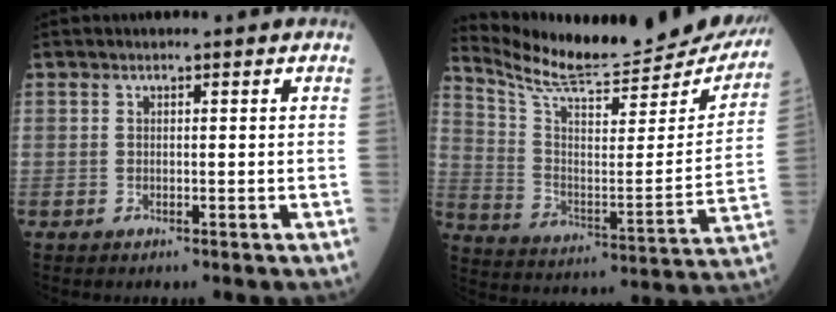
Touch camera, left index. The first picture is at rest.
{"total": 24.3, "force": [23.0, 3.7, 6.9], "torque": [-0.117, -0.085, 0.319]}